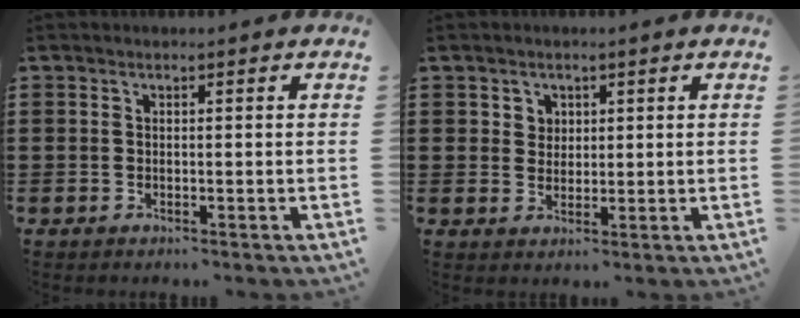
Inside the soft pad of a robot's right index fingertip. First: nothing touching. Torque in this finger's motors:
{"motor_torque": [0.01, 0.00, 0.04, 0.01]}